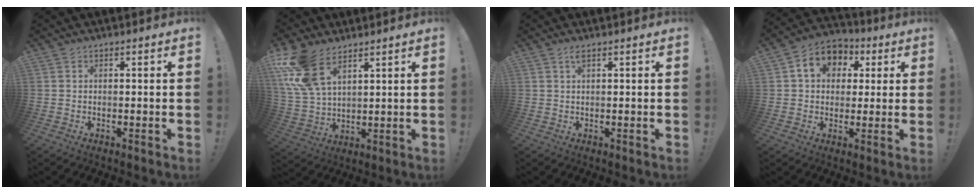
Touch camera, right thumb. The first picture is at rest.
{"total": 14.2, "force": [8.5, 7.5, 8.6], "torque": [-0.182, -0.031, 0.164]}
{"total": 1.4, "force": [0.8, 0.0, 1.2], "torque": [-0.022, 0.000, 0.012]}
{"total": 10.5, "force": [3.0, 8.5, 5.3], "torque": [-0.077, 0.001, 0.059]}